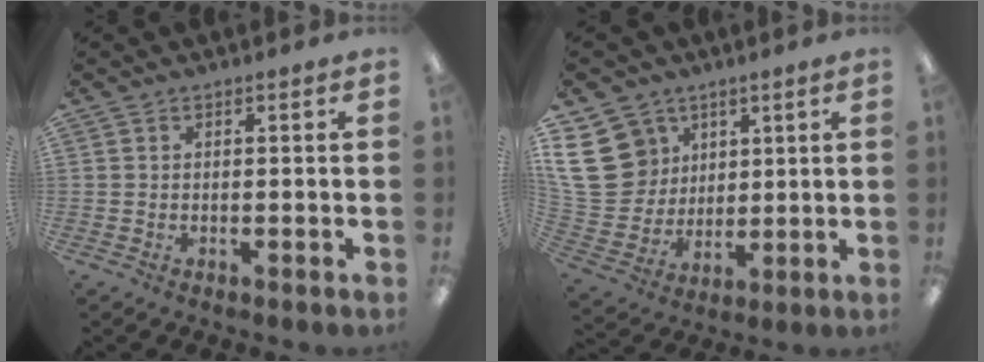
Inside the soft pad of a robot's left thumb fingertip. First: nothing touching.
{"total": 15.5, "force": [5.9, 12.9, 6.3], "torque": [-0.139, -0.020, 0.118]}